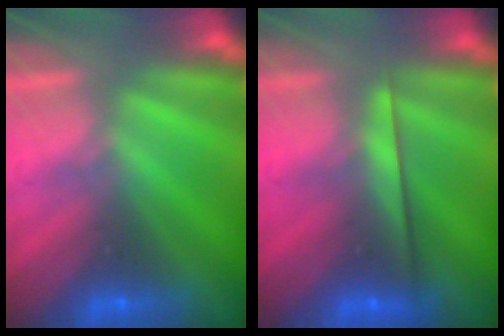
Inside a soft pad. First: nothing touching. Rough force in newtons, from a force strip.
{"total": 2.2}